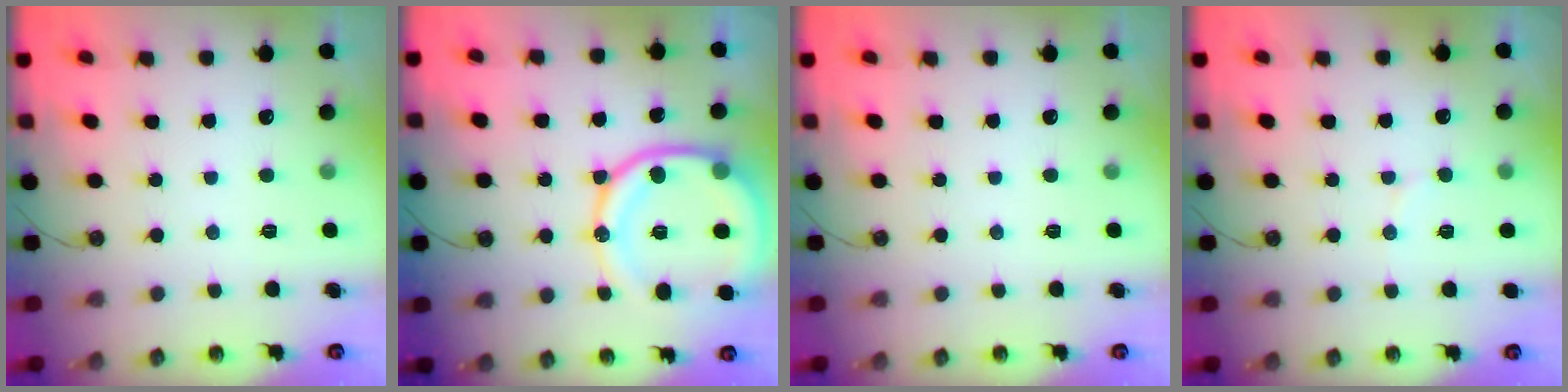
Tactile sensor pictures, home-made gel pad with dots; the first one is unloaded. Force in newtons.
{"total": 17.5, "press": 17.4, "slide": 1.9}
{"total": 0.0}
{"total": 5.0, "press": 4.9, "slide": 0.9}